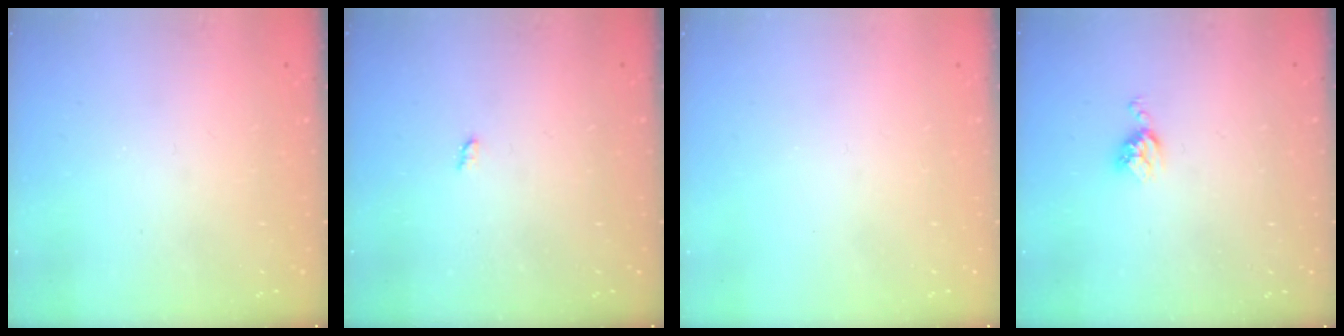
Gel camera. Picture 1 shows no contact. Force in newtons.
{"total": 1.2, "press": 1.2, "slide": 0.2}
{"total": 0.0}
{"total": 5.5, "press": 5.5, "slide": 0.7}